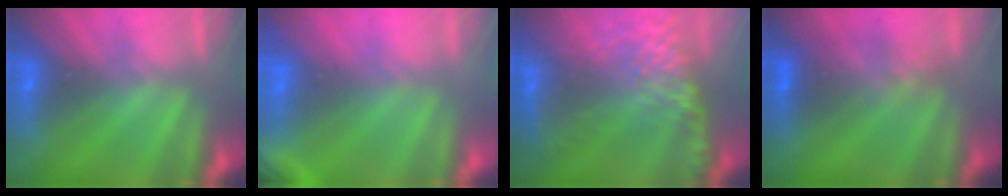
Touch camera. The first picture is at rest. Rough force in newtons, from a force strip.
{"total": 2.9}
{"total": 12.7}
{"total": 2.4}